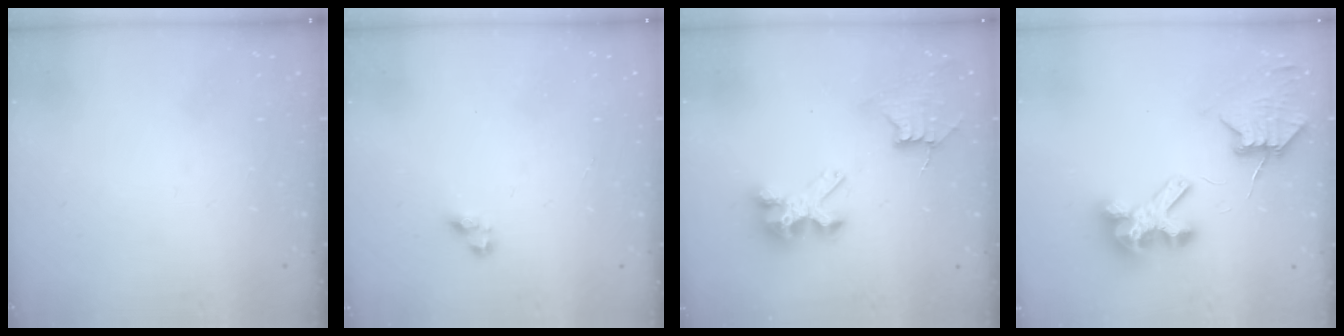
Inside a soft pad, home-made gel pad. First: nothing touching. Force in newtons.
{"total": 3.2, "press": 3.2, "slide": 0.3}
{"total": 8.2, "press": 8.2, "slide": 0.7}
{"total": 8.0, "press": 7.9, "slide": 1.0}